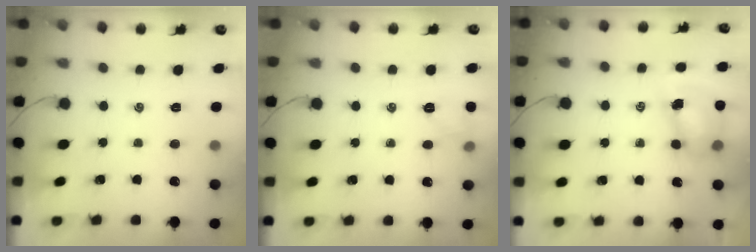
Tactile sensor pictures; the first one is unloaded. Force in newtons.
{"total": 6.0, "press": 5.7, "slide": 1.8}
{"total": 7.9, "press": 7.8, "slide": 1.1}